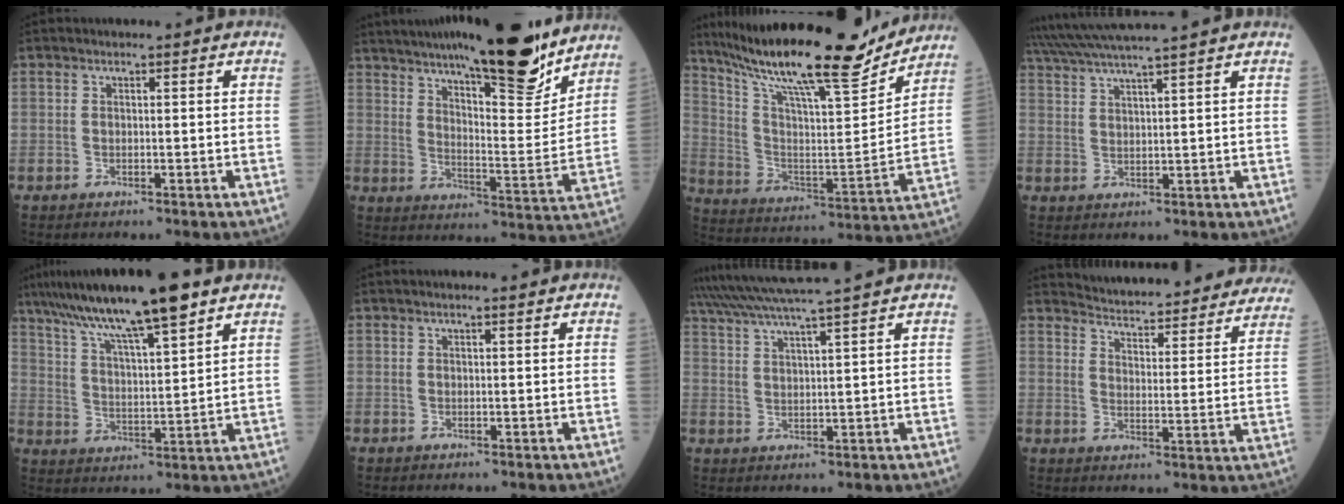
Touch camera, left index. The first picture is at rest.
{"total": 23.5, "force": [18.9, 3.8, 13.5], "torque": [-0.212, -0.010, 0.267]}
{"total": 23.3, "force": [20.0, 2.0, 11.9], "torque": [-0.218, -0.030, 0.315]}
{"total": 11.2, "force": [9.7, -1.5, 5.4], "torque": [-0.103, 0.021, 0.150]}
{"total": 15.1, "force": [10.8, 0.6, 10.5], "torque": [-0.185, 0.018, 0.187]}
{"total": 0.8, "force": [0.4, 0.0, 0.7], "torque": [-0.015, 0.002, 0.007]}
{"total": 11.0, "force": [9.4, -2.1, 5.3], "torque": [-0.101, 0.009, 0.145]}
{"total": 27.8, "force": [26.2, 4.1, 8.3], "torque": [-0.120, -0.068, 0.314]}